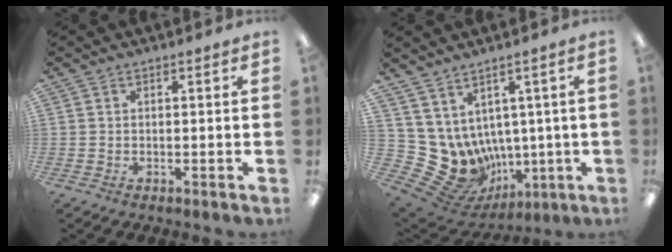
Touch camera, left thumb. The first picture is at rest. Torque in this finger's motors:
{"motor_torque": [-0.07, 0.25, 0.65, -0.73, 0.01]}